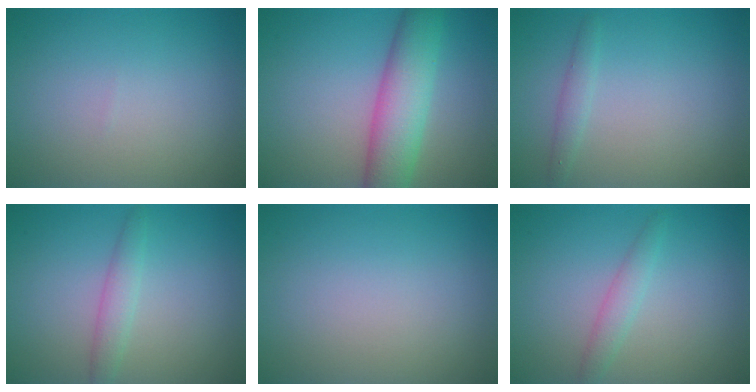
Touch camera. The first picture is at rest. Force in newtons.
{"total": 6.3, "press": 6.3, "slide": 0.2}
{"total": 1.3, "press": 1.3, "slide": 0.0}
{"total": 1.8, "press": 1.8, "slide": 0.1}
{"total": 0.0}
{"total": 1.7, "press": 1.7, "slide": 0.1}